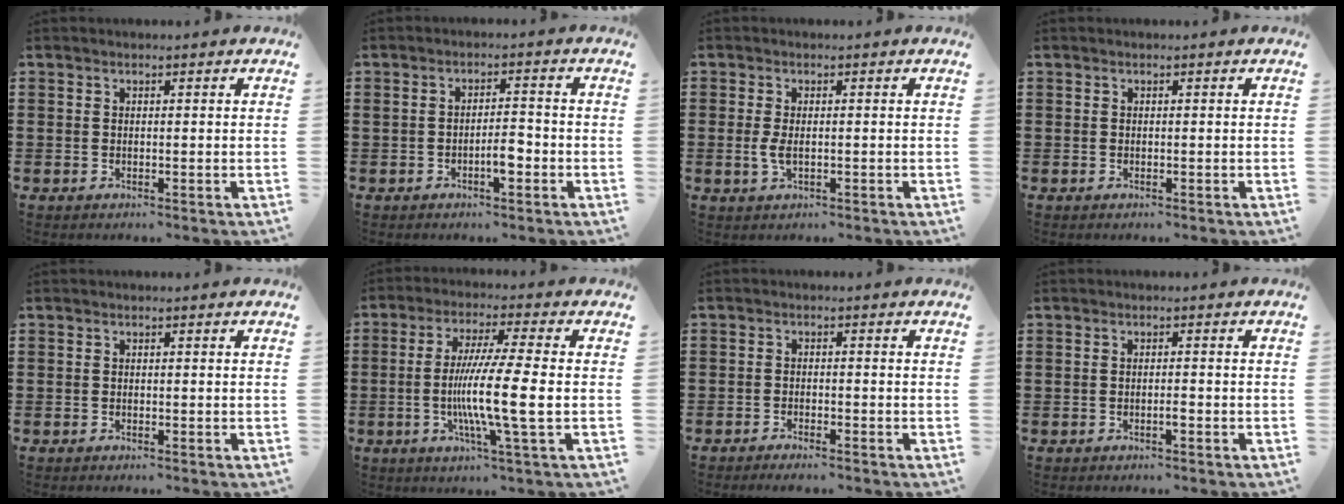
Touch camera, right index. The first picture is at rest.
{"total": 3.6, "force": [-1.5, 1.3, 3.1], "torque": [-0.053, 0.009, -0.027]}
{"total": 2.4, "force": [-0.2, 0.8, 2.2], "torque": [-0.057, -0.009, -0.008]}
{"total": 0.0}
{"total": 0.0}
{"total": 11.1, "force": [-1.7, -0.1, 10.9], "torque": [-0.210, -0.017, -0.037]}
{"total": 1.3, "force": [-1.3, 0.1, 0.2], "torque": [-0.007, 0.002, -0.026]}
{"total": 1.0, "force": [-0.6, 0.1, 0.9], "torque": [-0.016, -0.003, -0.010]}